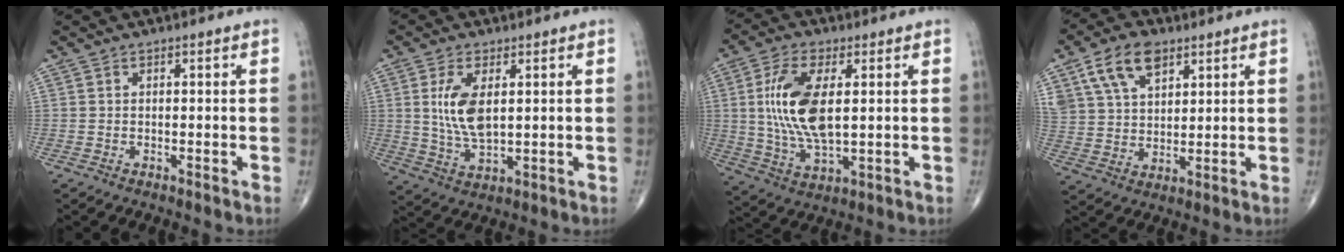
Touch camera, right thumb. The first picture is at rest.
{"total": 8.6, "force": [1.8, 4.0, 7.4], "torque": [-0.148, -0.014, 0.044]}
{"total": 13.8, "force": [2.1, 6.2, 12.2], "torque": [-0.247, -0.011, 0.046]}
{"total": 11.6, "force": [6.3, 6.7, 7.1], "torque": [-0.116, -0.014, 0.123]}